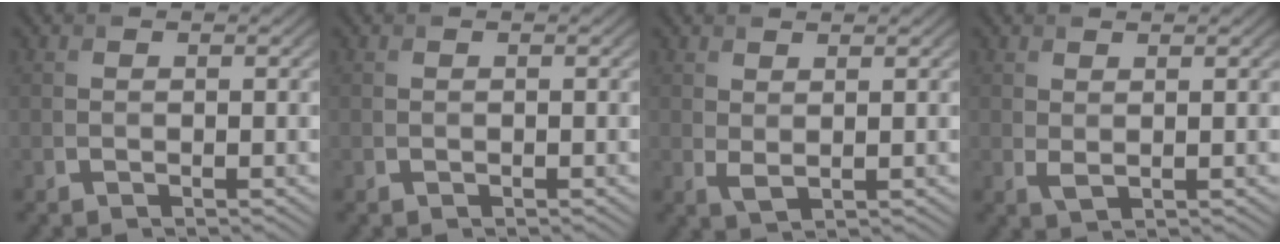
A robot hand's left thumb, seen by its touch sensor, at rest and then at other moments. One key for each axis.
{"total": 0.0}
{"total": 1.6, "fx": 0.9, "fy": 0.7, "fz": 1.2, "tx": -0.032, "ty": -0.004, "tz": 0.021}
{"total": 1.3, "fx": 0.6, "fy": 0.6, "fz": 1.0, "tx": -0.026, "ty": -0.003, "tz": 0.016}